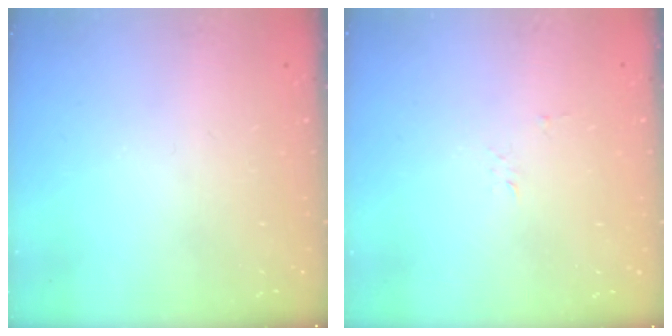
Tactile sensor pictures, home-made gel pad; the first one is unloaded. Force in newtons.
{"total": 2.7, "press": 2.7, "slide": 0.3}